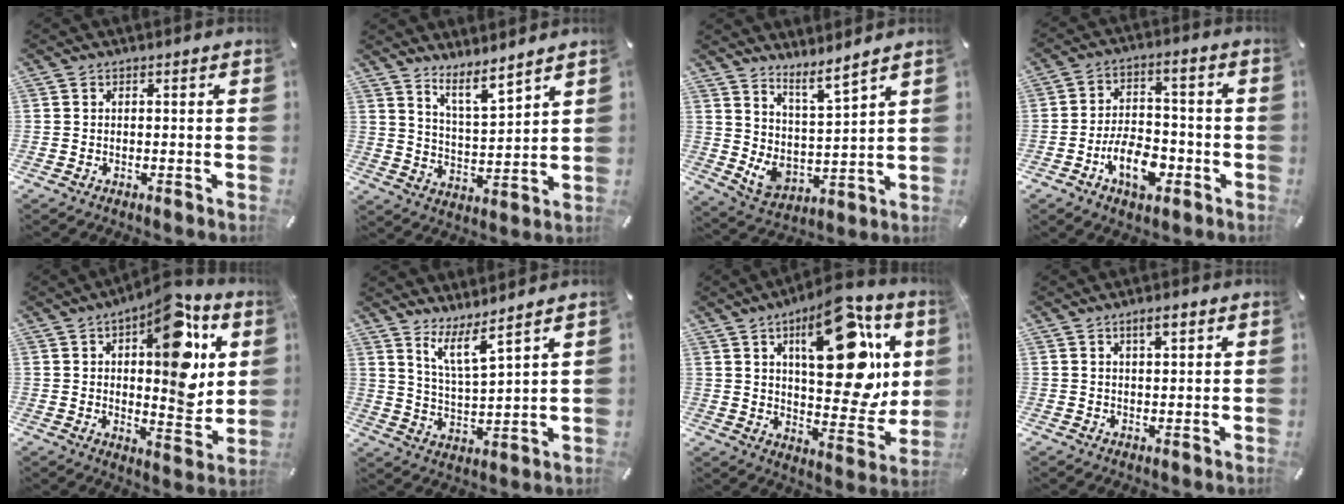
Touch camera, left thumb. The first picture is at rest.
{"total": 7.5, "force": [6.9, 1.0, 2.9], "torque": [-0.054, -0.054, 0.122]}
{"total": 7.0, "force": [5.4, 2.7, 3.5], "torque": [-0.060, -0.067, 0.095]}
{"total": 11.3, "force": [-4.9, 6.6, 7.7], "torque": [-0.131, 0.014, -0.086]}
{"total": 18.2, "force": [7.3, 8.2, 14.4], "torque": [-0.169, -0.057, 0.117]}
{"total": 8.2, "force": [6.5, 1.4, 4.9], "torque": [-0.115, -0.029, 0.117]}
{"total": 25.0, "force": [10.5, 11.7, 19.4], "torque": [-0.252, -0.061, 0.166]}
{"total": 3.2, "force": [1.8, 1.1, 2.4], "torque": [-0.043, 0.001, 0.029]}